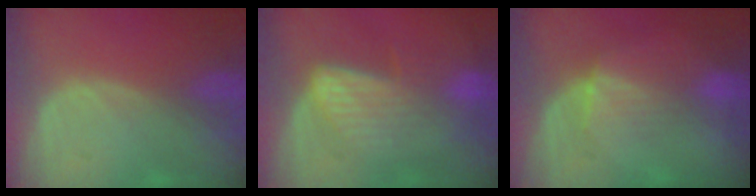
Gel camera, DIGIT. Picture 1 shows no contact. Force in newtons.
{"total": 6.6, "press": 6.5, "slide": 1.4}
{"total": 4.6, "press": 4.4, "slide": 1.1}